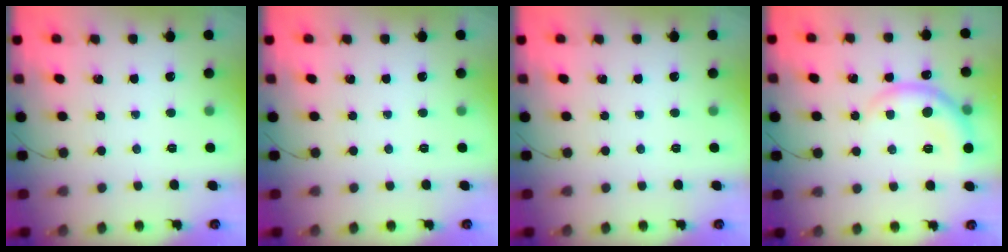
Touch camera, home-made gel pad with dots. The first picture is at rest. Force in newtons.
{"total": 0.0}
{"total": 0.0}
{"total": 8.1, "press": 8.1, "slide": 0.4}